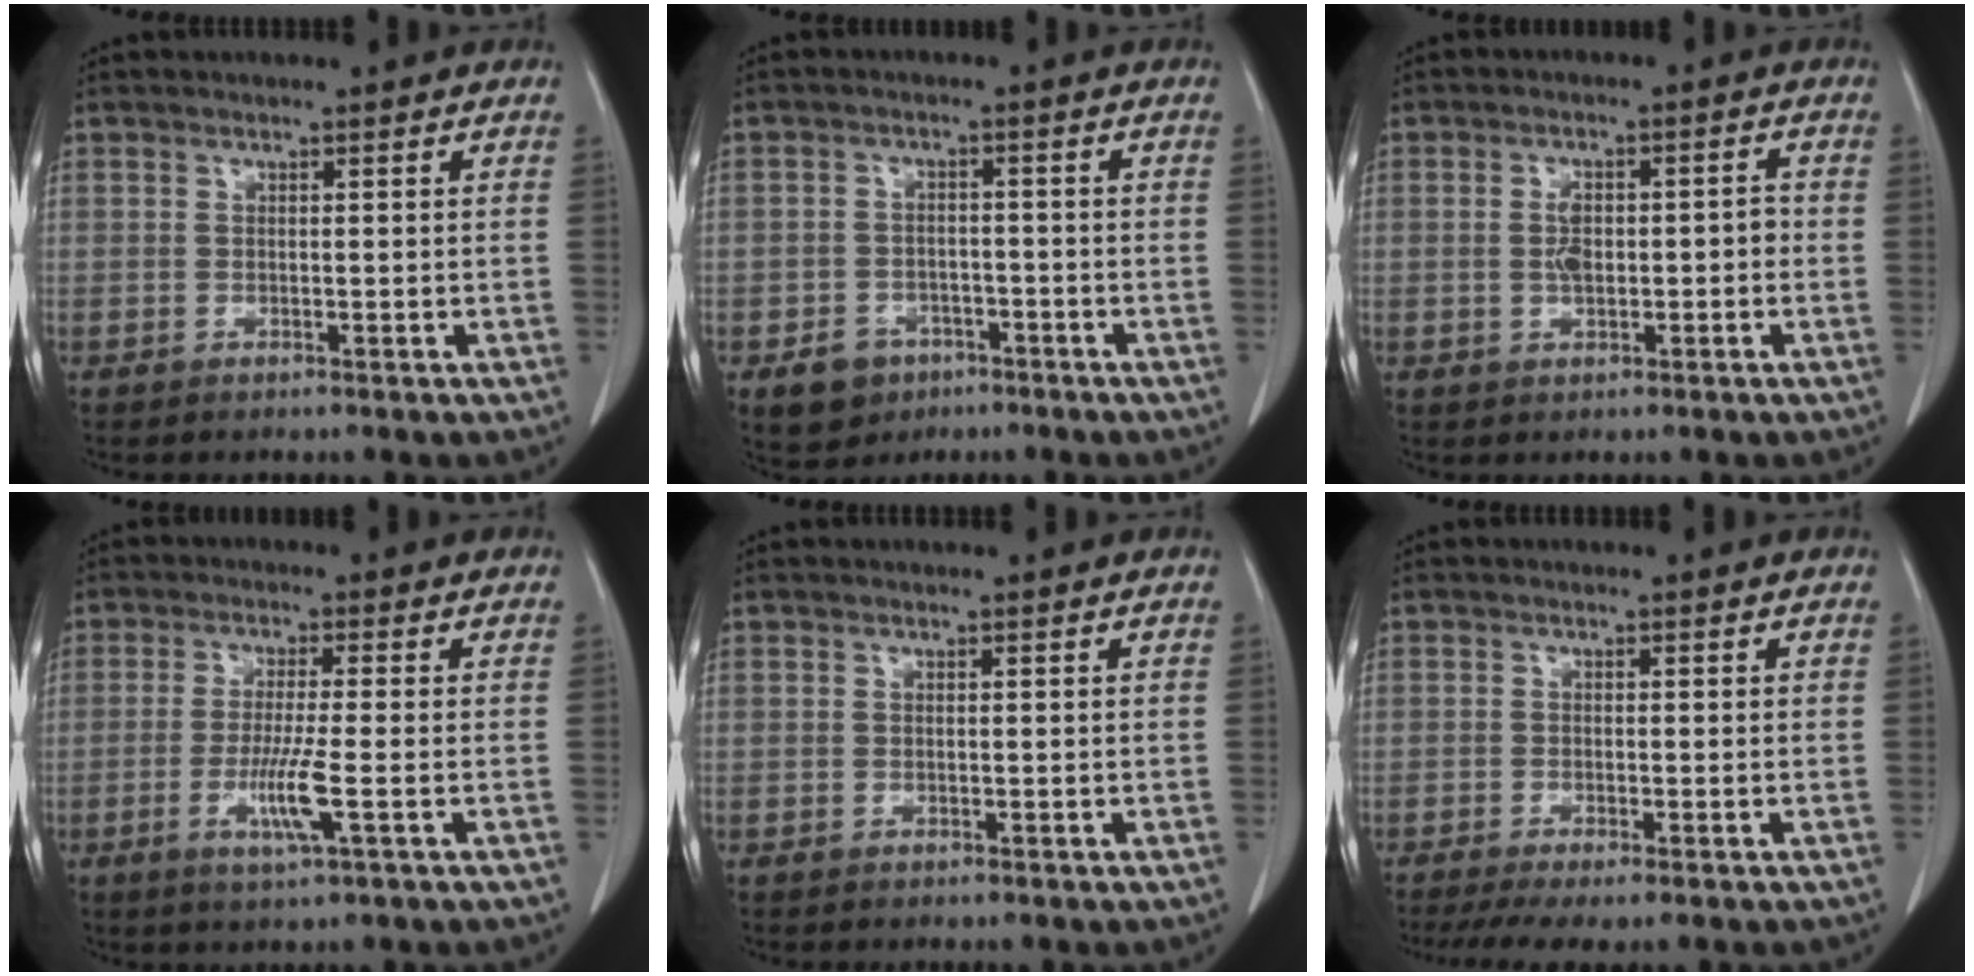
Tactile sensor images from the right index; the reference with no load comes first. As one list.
[{"total": 5.3, "force": [-2.9, 4.2, 1.4], "torque": [-0.020, 0.008, -0.038]}, {"total": 4.4, "force": [-0.6, 2.1, 3.8], "torque": [-0.071, 0.013, -0.009]}, {"total": 5.9, "force": [-1.8, -0.4, 5.6], "torque": [-0.111, -0.015, -0.035]}, {"total": 0.0}, {"total": 5.3, "force": [-3.8, 0.8, 3.6], "torque": [-0.057, -0.013, -0.064]}]